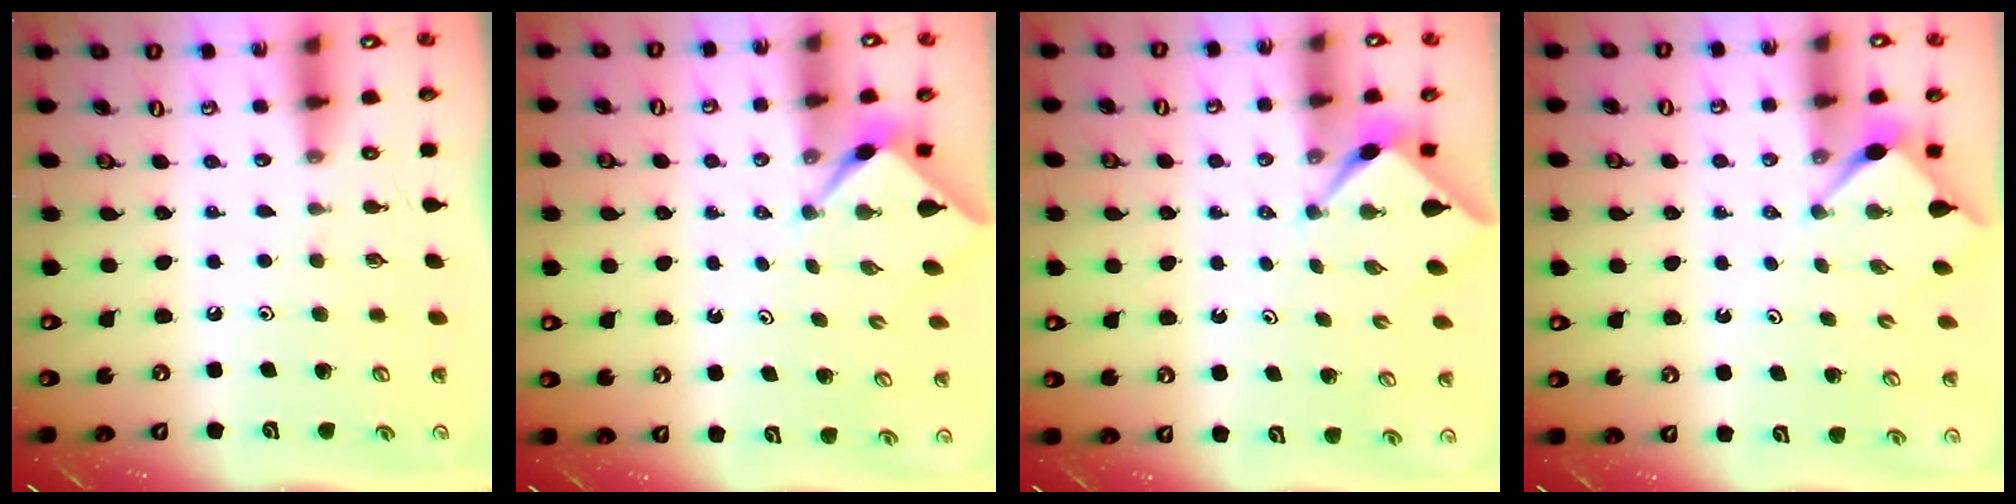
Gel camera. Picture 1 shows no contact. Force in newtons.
{"total": 2.4, "press": 2.4, "slide": 0.1}
{"total": 2.3, "press": 2.2, "slide": 0.3}
{"total": 2.8, "press": 2.8, "slide": 0.3}